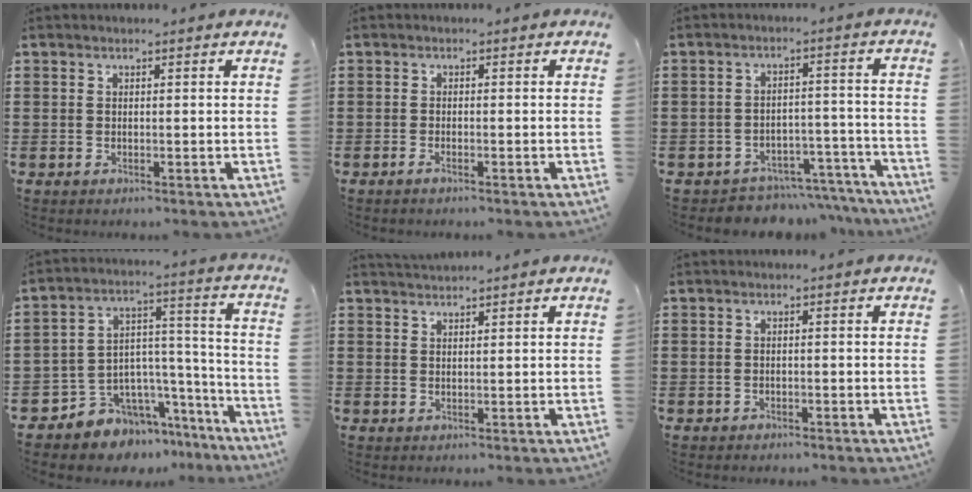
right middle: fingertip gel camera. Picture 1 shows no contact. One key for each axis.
{"total": 0.7, "fx": -0.5, "fy": 0.0, "fz": 0.5, "tx": -0.010, "ty": -0.004, "tz": -0.009}
{"total": 5.0, "fx": -4.9, "fy": 1.0, "fz": 0.4, "tx": -0.008, "ty": 0.015, "tz": -0.098}
{"total": 7.0, "fx": -5.7, "fy": 4.1, "fz": 0.0, "tx": -0.018, "ty": -0.003, "tz": -0.105}
{"total": 1.5, "fx": 1.5, "fy": 0.2, "fz": 0.1, "tx": -0.005, "ty": 0.002, "tz": 0.028}
{"total": 0.8, "fx": -0.8, "fy": 0.2, "fz": -0.1, "tx": -0.002, "ty": 0.000, "tz": -0.017}